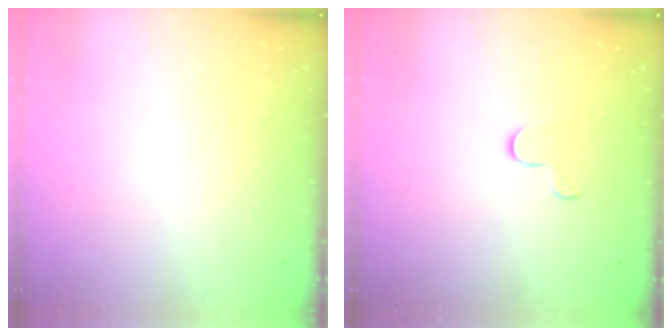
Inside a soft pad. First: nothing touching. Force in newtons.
{"total": 3.0, "press": 3.0, "slide": 0.4}